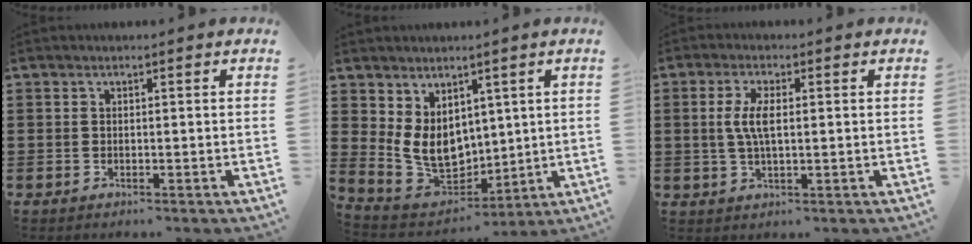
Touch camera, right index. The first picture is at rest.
{"total": 8.2, "force": [2.1, 6.4, 4.7], "torque": [-0.115, -0.013, 0.041]}
{"total": 4.9, "force": [0.6, 1.7, 4.6], "torque": [-0.097, 0.004, 0.005]}